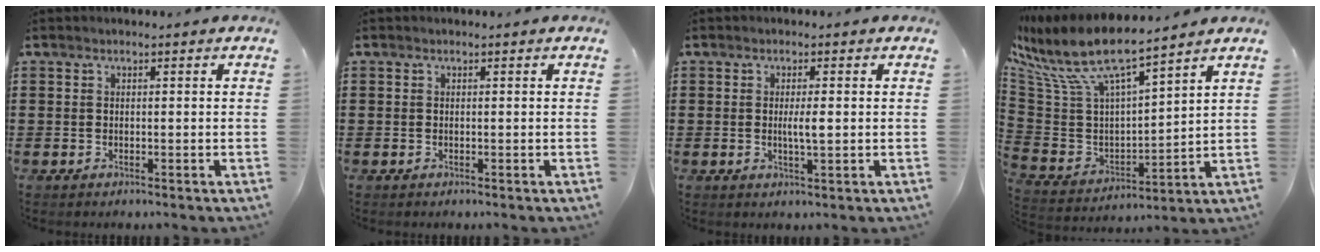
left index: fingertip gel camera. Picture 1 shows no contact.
{"total": 0.0}
{"total": 2.7, "force": [0.1, 0.3, 2.7], "torque": [-0.050, -0.004, 0.001]}
{"total": 9.9, "force": [7.2, 2.4, 6.4], "torque": [-0.163, -0.050, 0.121]}